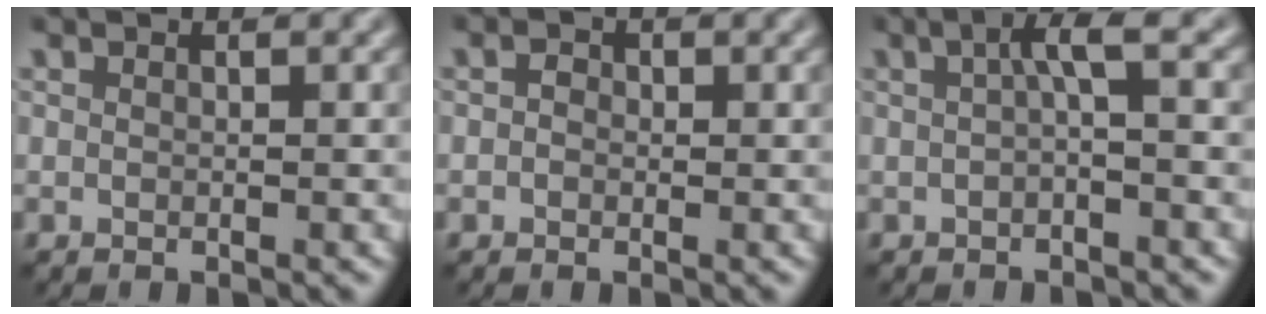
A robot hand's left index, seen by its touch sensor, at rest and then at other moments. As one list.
[{"total": 1.1, "force": [0.1, 0.9, 0.5], "torque": [-0.006, -0.002, -0.010]}, {"total": 2.2, "force": [0.2, 0.2, 2.2], "torque": [-0.040, 0.007, 0.003]}]